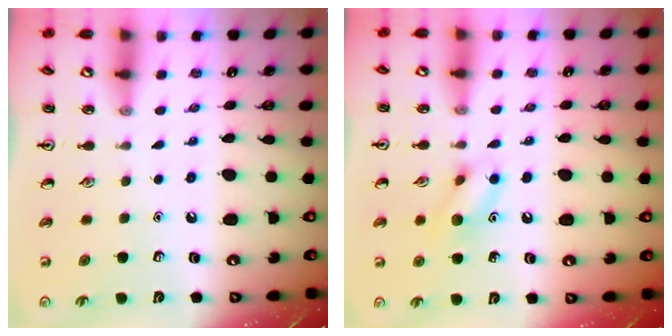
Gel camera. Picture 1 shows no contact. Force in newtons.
{"total": 9.0, "press": 8.9, "slide": 0.6}